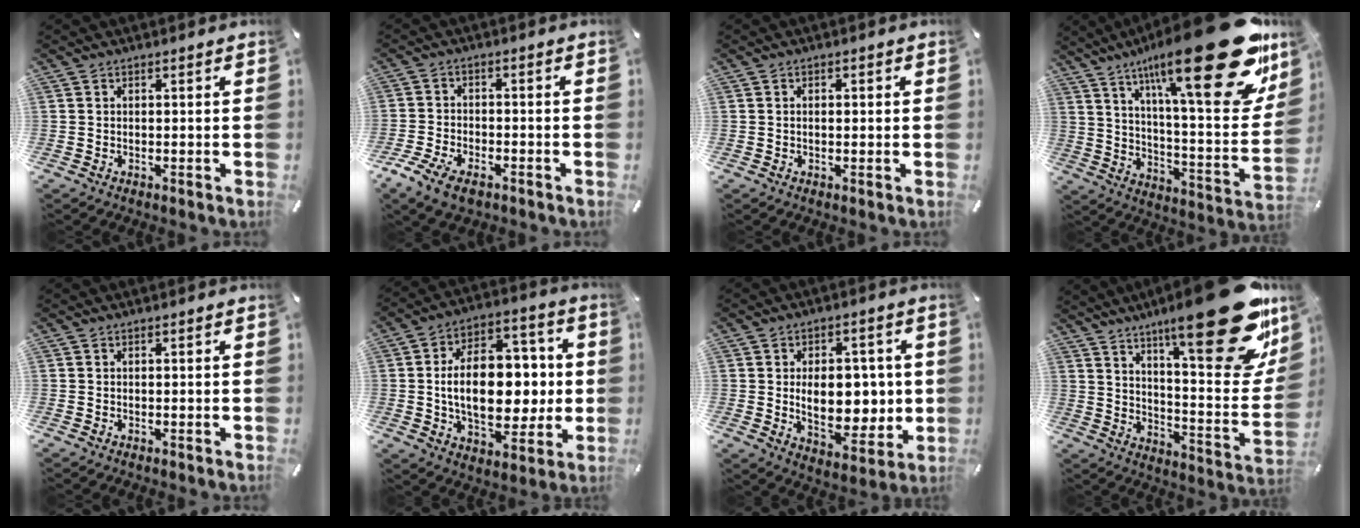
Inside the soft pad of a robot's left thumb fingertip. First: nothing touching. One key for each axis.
{"total": 6.5, "fx": -4.1, "fy": 3.4, "fz": 3.6, "tx": -0.088, "ty": 0.010, "tz": -0.078}
{"total": 1.0, "fx": -0.1, "fy": 0.6, "fz": 0.8, "tx": -0.017, "ty": 0.003, "tz": -0.002}
{"total": 34.7, "fx": 19.1, "fy": 10.7, "fz": 27.0, "tx": -0.408, "ty": -0.133, "tz": 0.306}
{"total": 0.0}
{"total": 19.6, "fx": -0.1, "fy": 12.8, "fz": 14.9, "tx": -0.257, "ty": -0.001, "tz": -0.003}
{"total": 13.5, "fx": 0.5, "fy": 8.6, "fz": 10.4, "tx": -0.138, "ty": -0.005, "tz": 0.010}
{"total": 31.7, "fx": 18.8, "fy": 10.4, "fz": 23.4, "tx": -0.307, "ty": -0.138, "tz": 0.308}